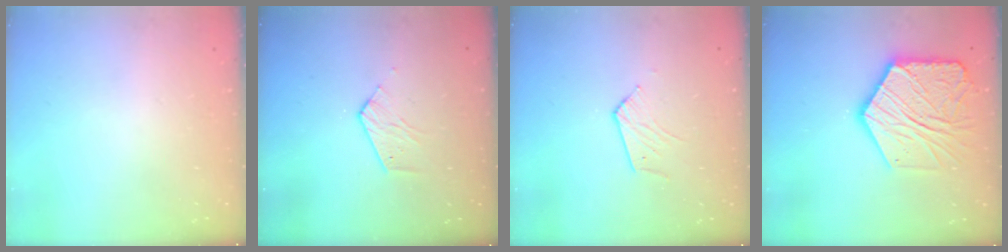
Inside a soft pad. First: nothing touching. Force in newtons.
{"total": 3.7, "press": 3.7, "slide": 0.3}
{"total": 4.0, "press": 4.0, "slide": 0.4}
{"total": 19.5, "press": 19.4, "slide": 1.5}